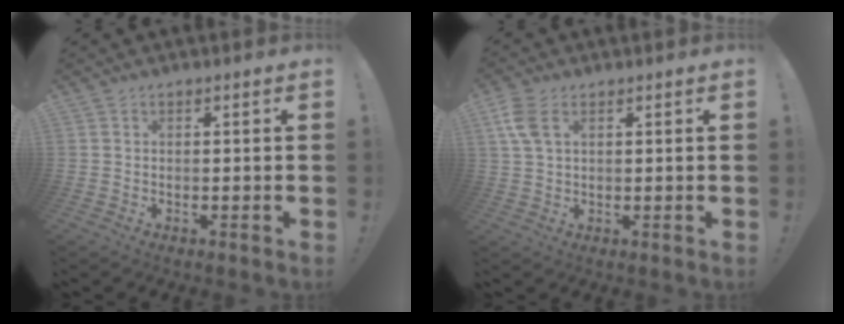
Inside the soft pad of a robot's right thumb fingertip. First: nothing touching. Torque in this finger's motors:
{"motor_torque": [0.17, 0.22, 0.31, 0.44, 0.06]}